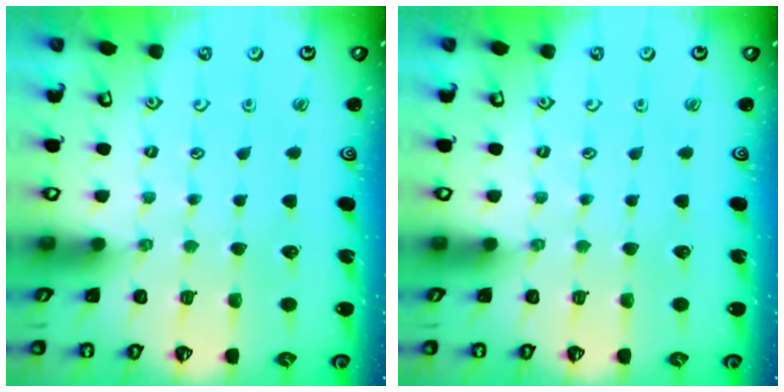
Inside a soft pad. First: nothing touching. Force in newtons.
{"total": 0.0}